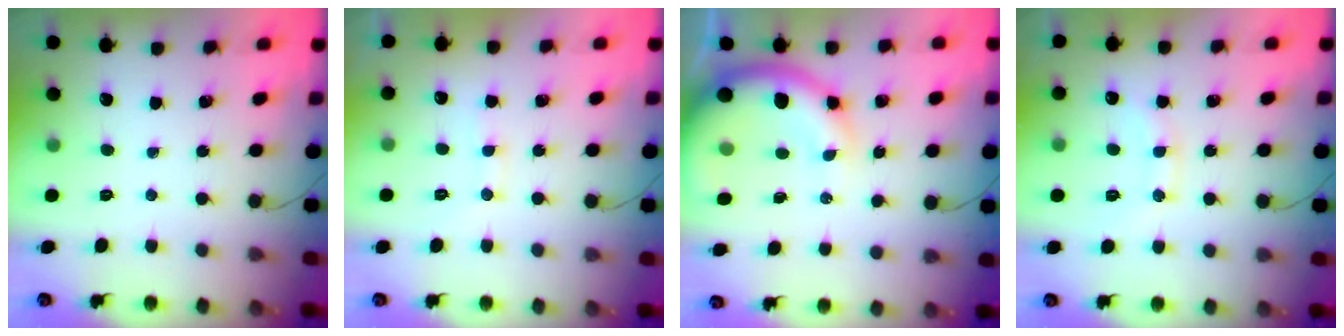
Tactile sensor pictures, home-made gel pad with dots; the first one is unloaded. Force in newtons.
{"total": 8.3, "press": 8.2, "slide": 1.3}
{"total": 15.0, "press": 14.6, "slide": 3.8}
{"total": 10.9, "press": 10.8, "slide": 0.9}